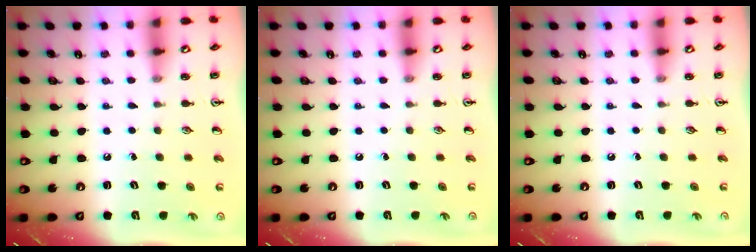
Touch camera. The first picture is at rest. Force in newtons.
{"total": 0.0}
{"total": 0.0}